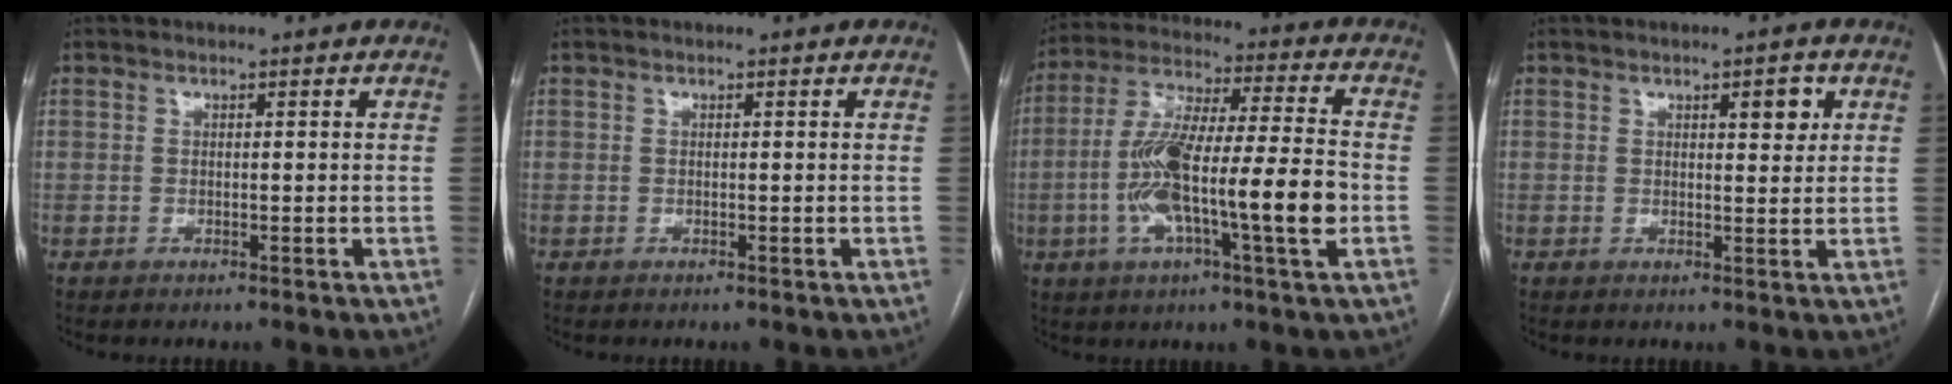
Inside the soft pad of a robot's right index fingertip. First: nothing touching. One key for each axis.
{"total": 0.0}
{"total": 17.1, "fx": -3.6, "fy": 1.5, "fz": 16.7, "tx": -0.313, "ty": 0.008, "tz": -0.062}
{"total": 3.3, "fx": 1.4, "fy": 1.0, "fz": 2.8, "tx": -0.038, "ty": 0.000, "tz": 0.021}